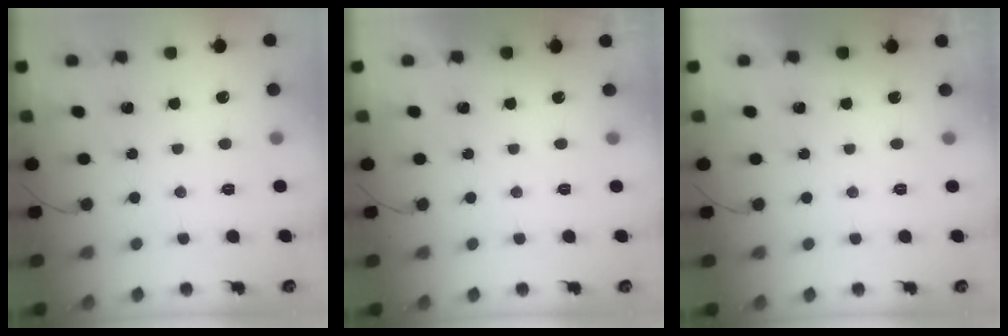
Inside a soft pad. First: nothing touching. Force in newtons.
{"total": 0.0}
{"total": 0.0}